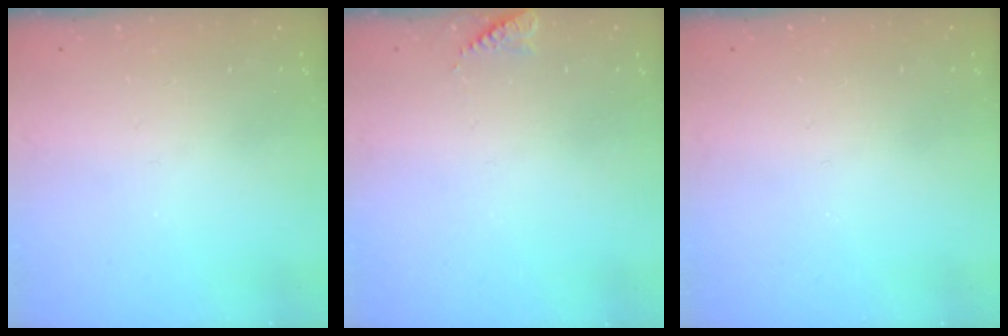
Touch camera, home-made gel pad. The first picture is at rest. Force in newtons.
{"total": 6.6, "press": 6.6, "slide": 0.7}
{"total": 0.0}